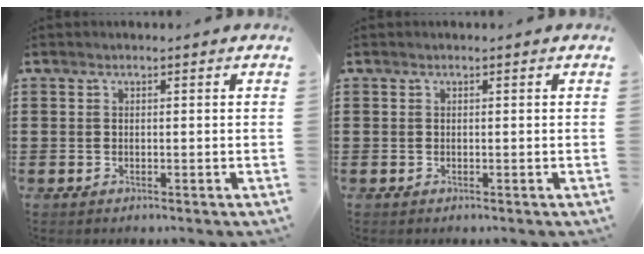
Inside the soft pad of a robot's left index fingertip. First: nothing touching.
{"total": 0.0}